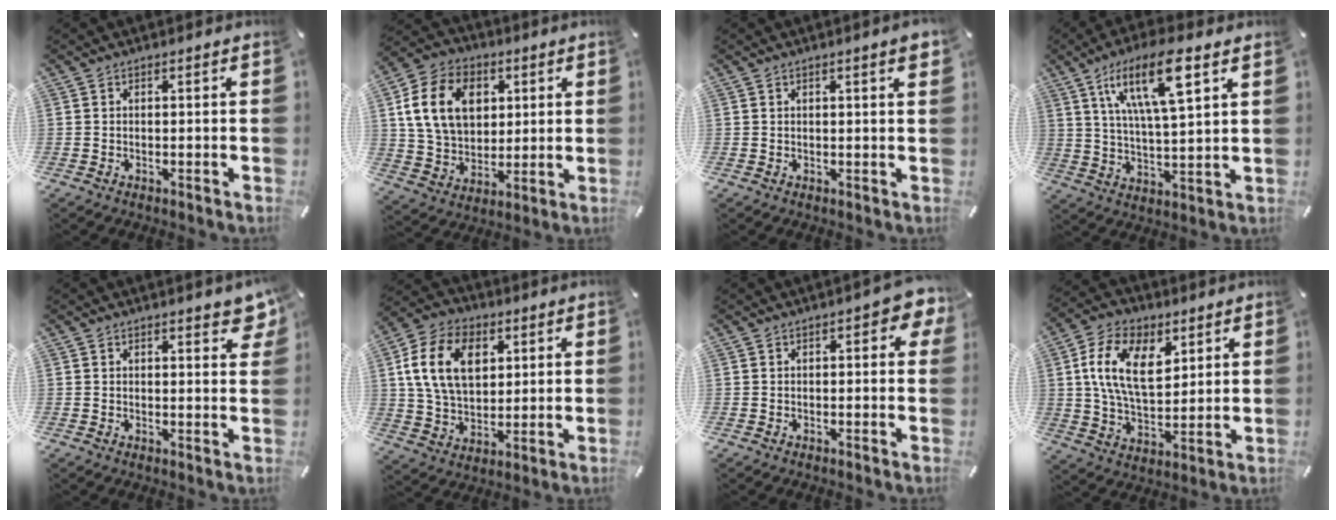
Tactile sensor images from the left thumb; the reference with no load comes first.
{"total": 14.8, "force": [3.8, 11.6, 8.3], "torque": [-0.167, 0.010, 0.072]}
{"total": 2.3, "force": [1.2, 0.3, 1.9], "torque": [-0.038, 0.003, 0.020]}
{"total": 16.1, "force": [8.4, 4.9, 12.9], "torque": [-0.236, -0.018, 0.135]}
{"total": 3.4, "force": [2.6, 1.2, 1.9], "torque": [-0.020, -0.014, 0.041]}
{"total": 14.5, "force": [4.3, 10.4, 9.2], "torque": [-0.187, 0.004, 0.076]}
{"total": 4.9, "force": [1.3, 2.2, 4.1], "torque": [-0.056, 0.002, 0.018]}
{"total": 14.7, "force": [5.4, 8.9, 10.3], "torque": [-0.205, 0.000, 0.097]}